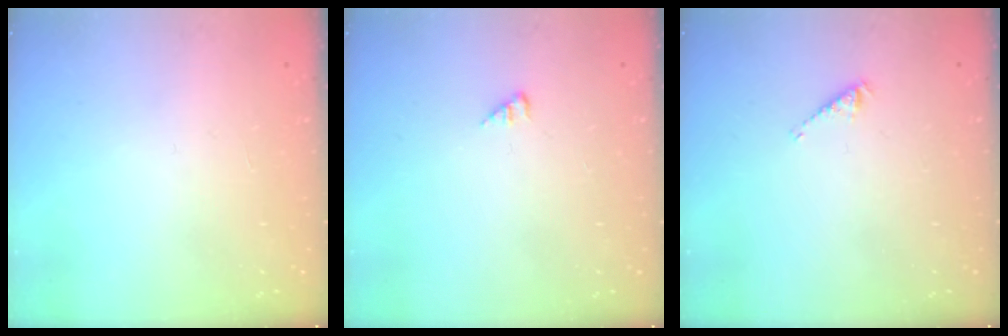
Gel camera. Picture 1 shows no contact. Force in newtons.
{"total": 1.0, "press": 1.0, "slide": 0.2}
{"total": 2.9, "press": 2.9, "slide": 0.6}